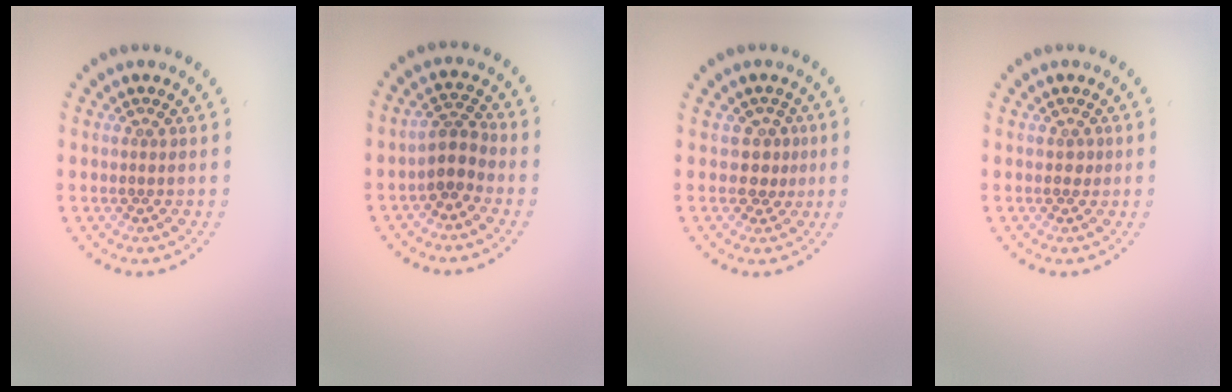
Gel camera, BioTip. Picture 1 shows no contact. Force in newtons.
{"total": 2.5, "press": 2.1, "slide": 1.4}
{"total": 1.8, "press": 1.4, "slide": 1.2}
{"total": 0.6, "press": 0.5, "slide": 0.1}